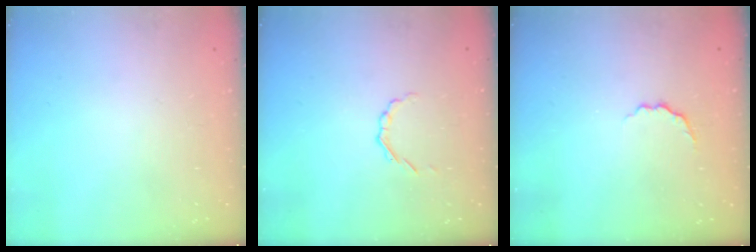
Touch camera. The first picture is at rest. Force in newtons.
{"total": 1.7, "press": 1.6, "slide": 0.6}
{"total": 3.2, "press": 3.1, "slide": 0.9}